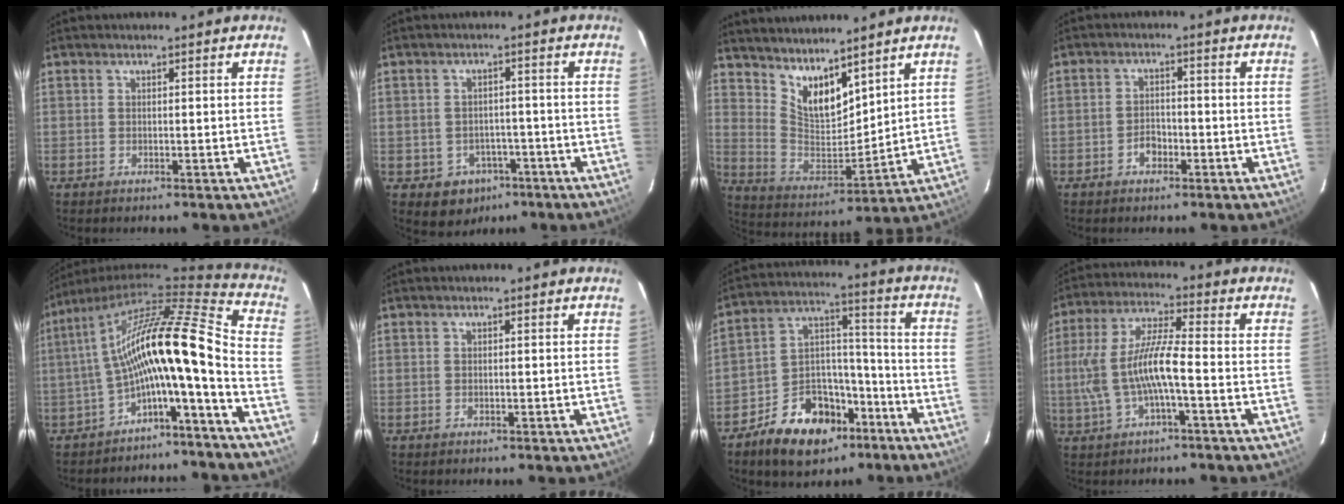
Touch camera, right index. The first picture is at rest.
{"total": 6.4, "force": [-3.4, 5.3, 1.5], "torque": [-0.035, 0.022, -0.027]}
{"total": 11.5, "force": [8.9, 4.3, 5.9], "torque": [-0.108, -0.009, 0.177]}
{"total": 2.9, "force": [-1.7, 1.9, 1.4], "torque": [-0.029, 0.009, -0.026]}
{"total": 16.5, "force": [-5.0, 1.3, 15.7], "torque": [-0.250, -0.002, -0.093]}
{"total": 0.0}
{"total": 15.9, "force": [-9.9, 9.6, 7.8], "torque": [-0.152, 0.042, -0.149]}
{"total": 11.0, "force": [-2.3, 2.2, 10.5], "torque": [-0.224, 0.007, -0.039]}